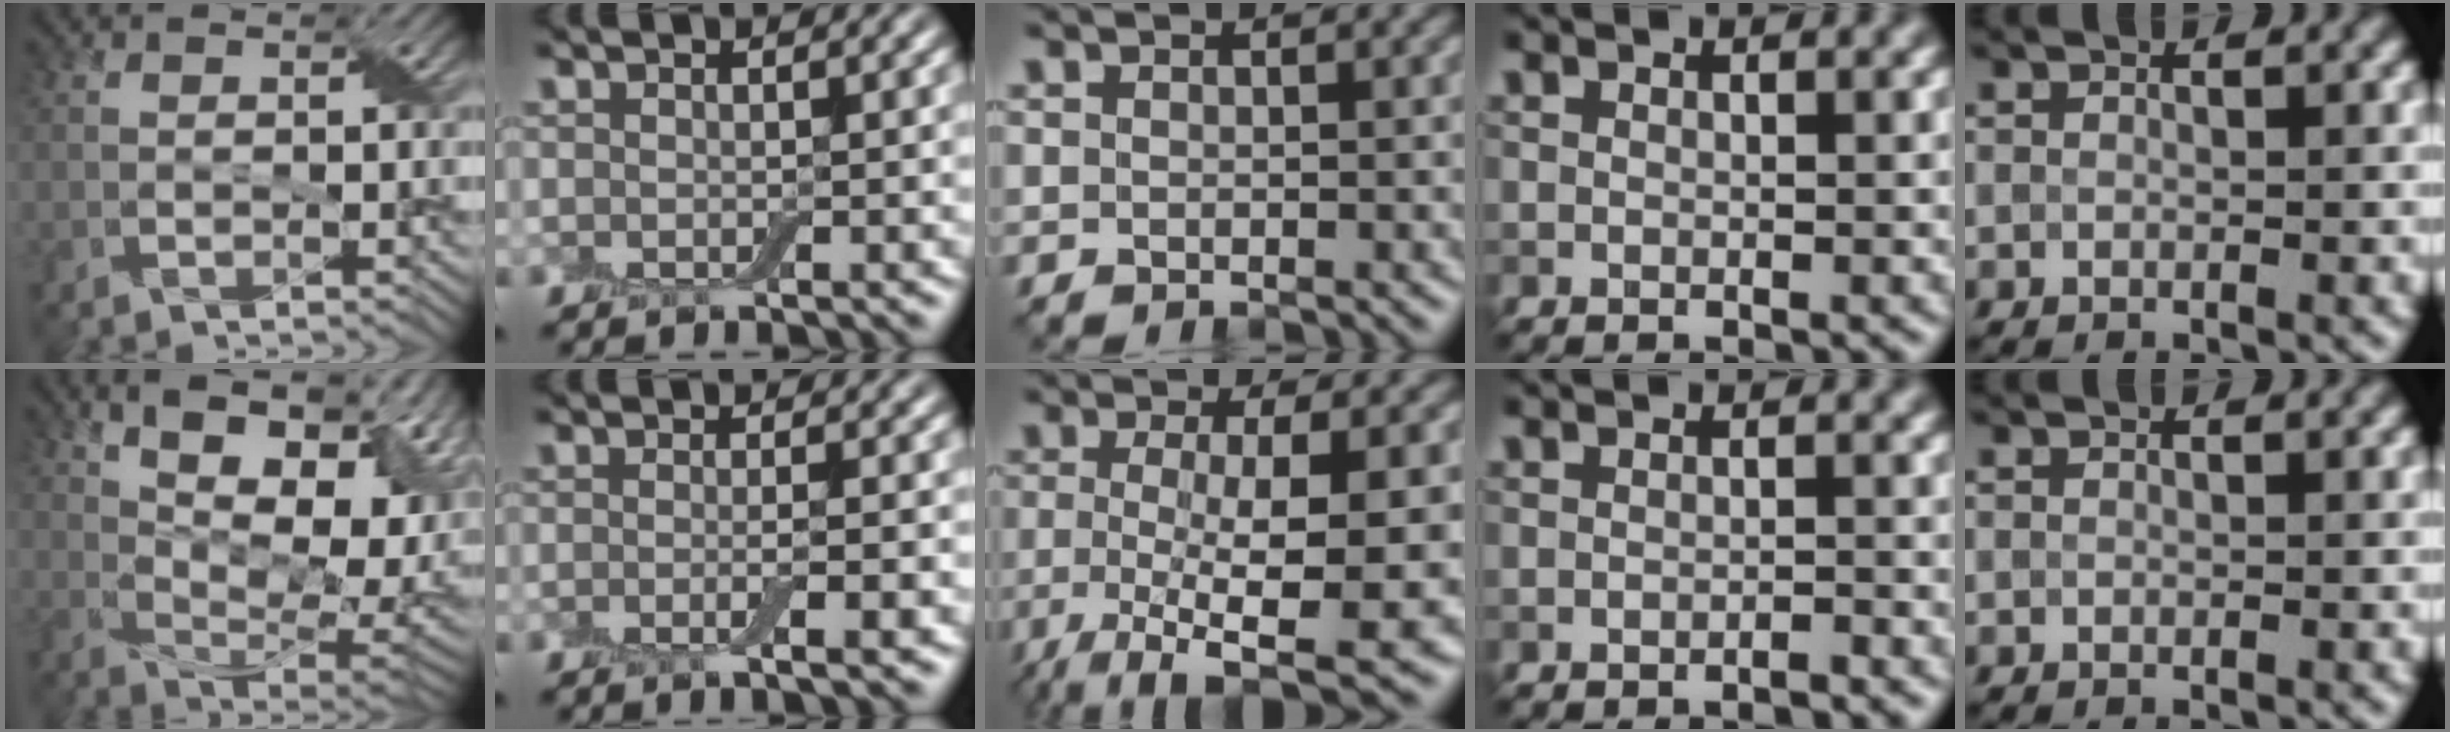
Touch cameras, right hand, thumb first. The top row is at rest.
{"thumb": {"total": 17.3, "force": [5.7, 7.8, 14.4], "torque": [-0.227, 0.034, 0.091]}, "index": {"total": 2.7, "force": [-0.4, 0.6, 2.6], "torque": [-0.031, -0.005, -0.008]}, "middle": {"total": 10.5, "force": [-1.9, 2.8, 9.9], "torque": [-0.150, -0.020, -0.027]}, "ring": {"total": 0.9, "force": [-0.8, 0.1, 0.5], "torque": [-0.003, 0.002, -0.015]}}